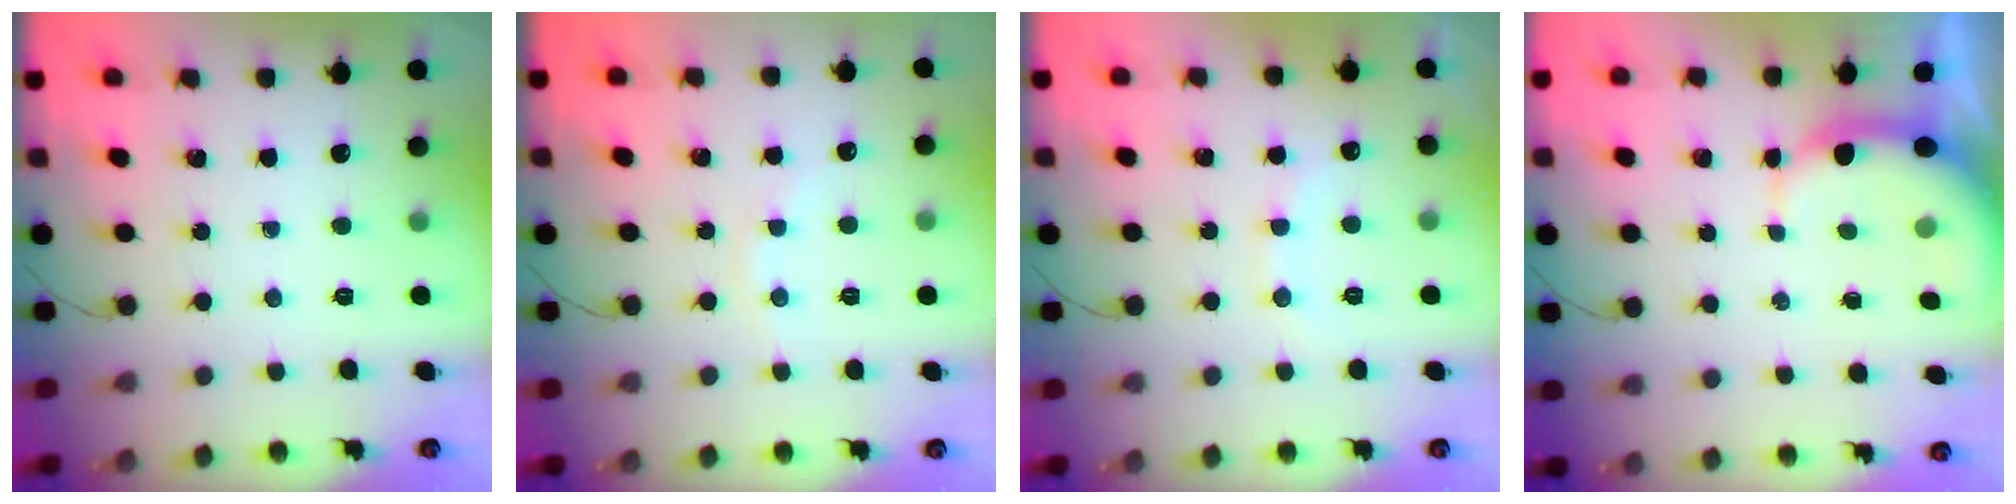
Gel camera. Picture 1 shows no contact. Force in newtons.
{"total": 4.8, "press": 4.6, "slide": 1.4}
{"total": 8.2, "press": 8.1, "slide": 1.3}
{"total": 6.2, "press": 6.1, "slide": 1.1}